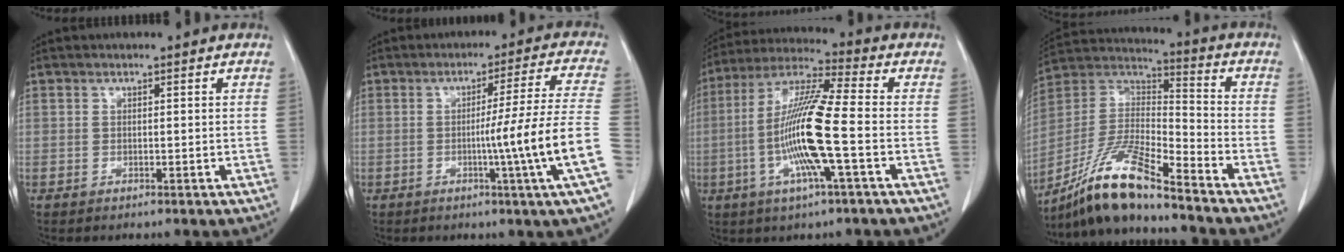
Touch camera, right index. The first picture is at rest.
{"total": 12.8, "force": [-3.4, -3.2, 12.0], "torque": [-0.164, -0.018, -0.053]}
{"total": 14.3, "force": [-2.9, 0.3, 14.0], "torque": [-0.278, -0.001, -0.063]}
{"total": 14.8, "force": [-12.2, 0.6, 8.5], "torque": [-0.171, -0.001, -0.227]}